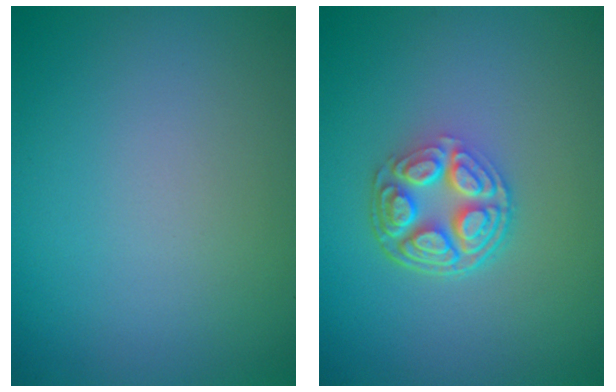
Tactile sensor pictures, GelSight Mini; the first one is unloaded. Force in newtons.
{"total": 5.3, "press": 3.9, "slide": 3.6}